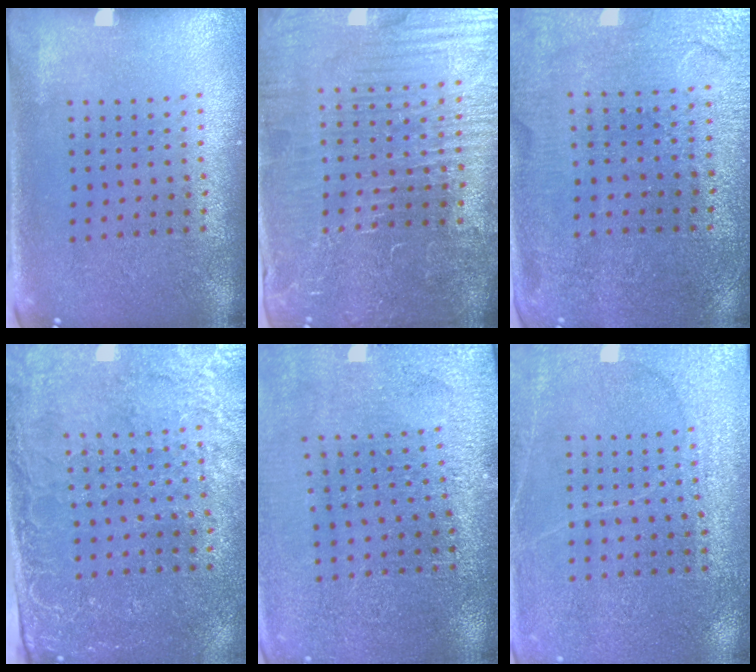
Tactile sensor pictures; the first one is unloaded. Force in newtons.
{"total": 5.7, "press": 5.3, "slide": 2.2}
{"total": 1.3, "press": 1.3, "slide": 0.1}
{"total": 3.0, "press": 2.8, "slide": 1.1}
{"total": 3.0, "press": 3.0, "slide": 0.4}
{"total": 2.9, "press": 2.9, "slide": 0.2}